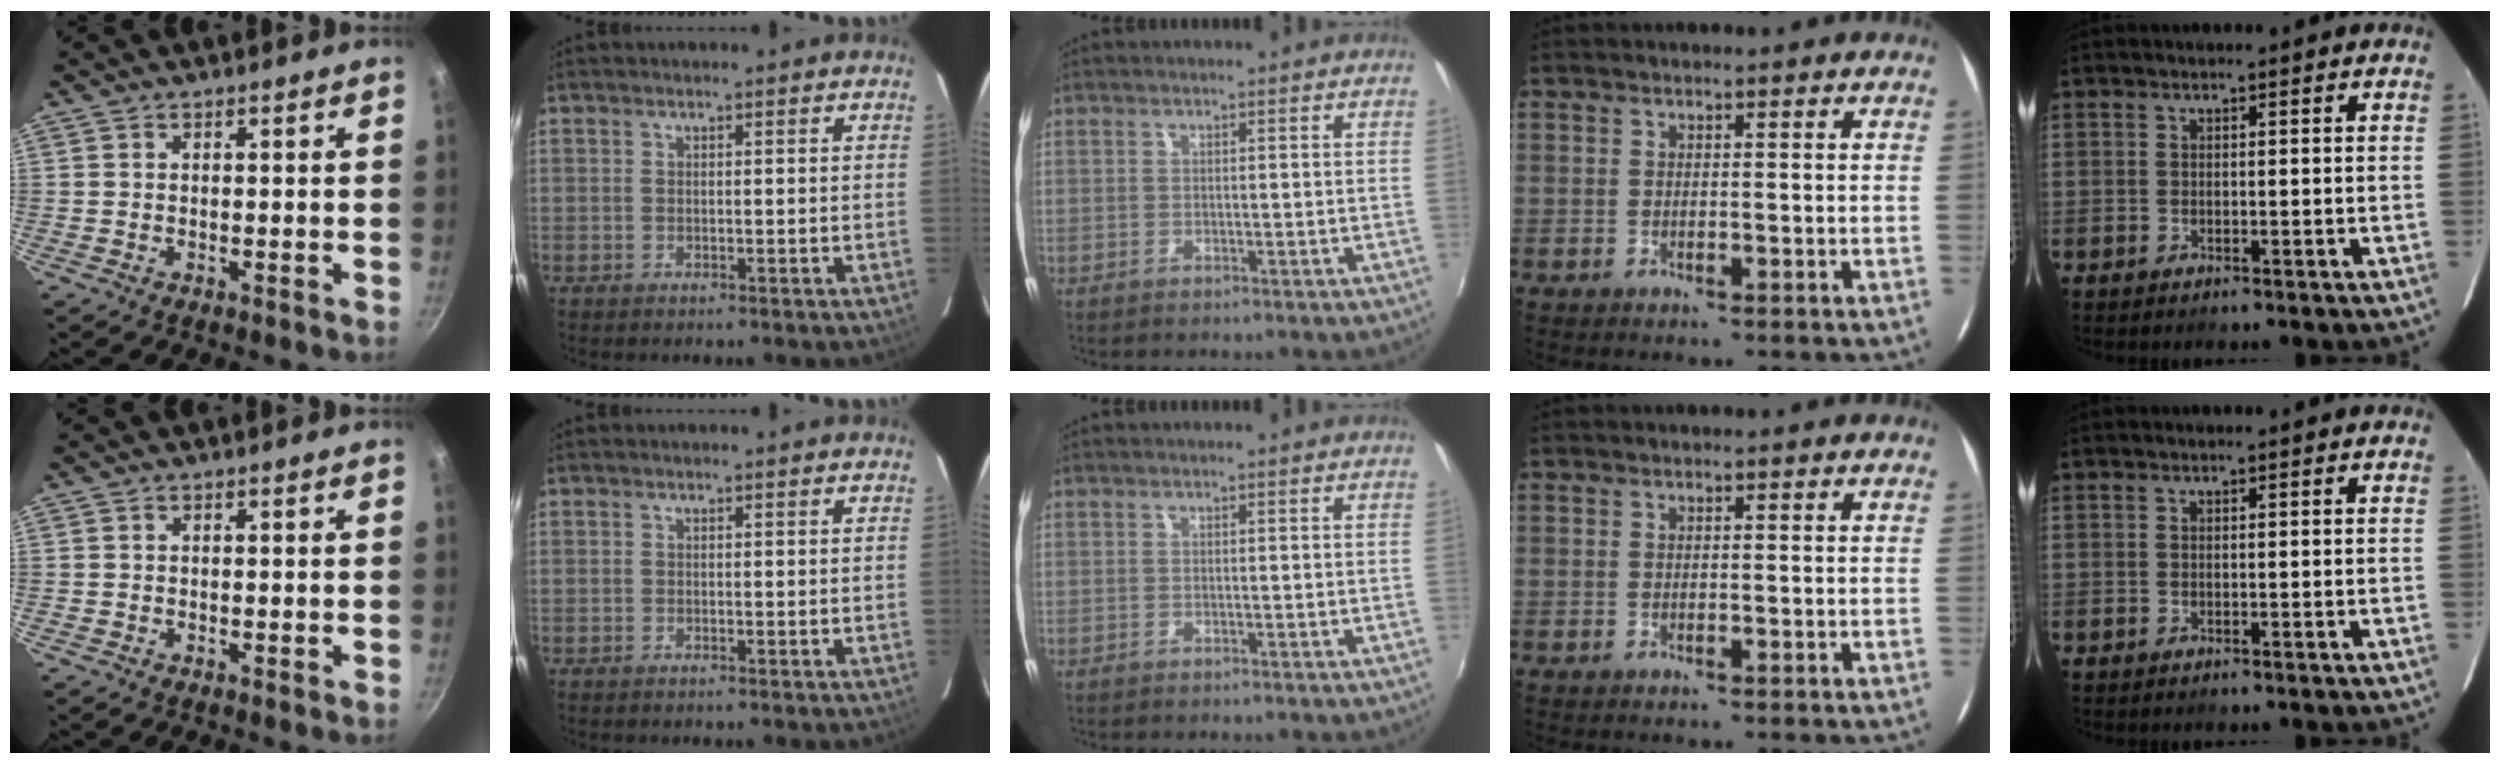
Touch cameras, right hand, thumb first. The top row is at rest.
{}